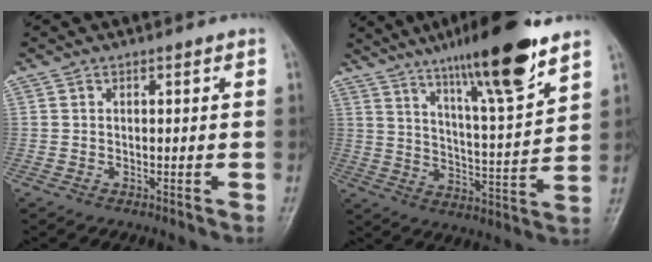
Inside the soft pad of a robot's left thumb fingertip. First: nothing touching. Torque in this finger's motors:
{"motor_torque": [1.03, 0.05, 1.63, -1.13, 0.25]}